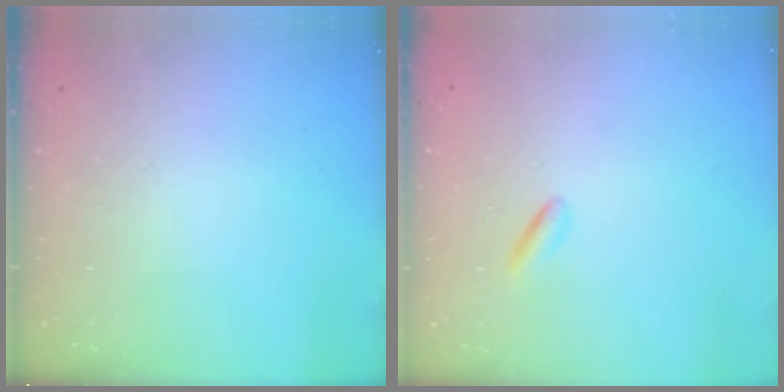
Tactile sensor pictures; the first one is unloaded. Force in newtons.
{"total": 0.6, "press": 0.2, "slide": 0.5}